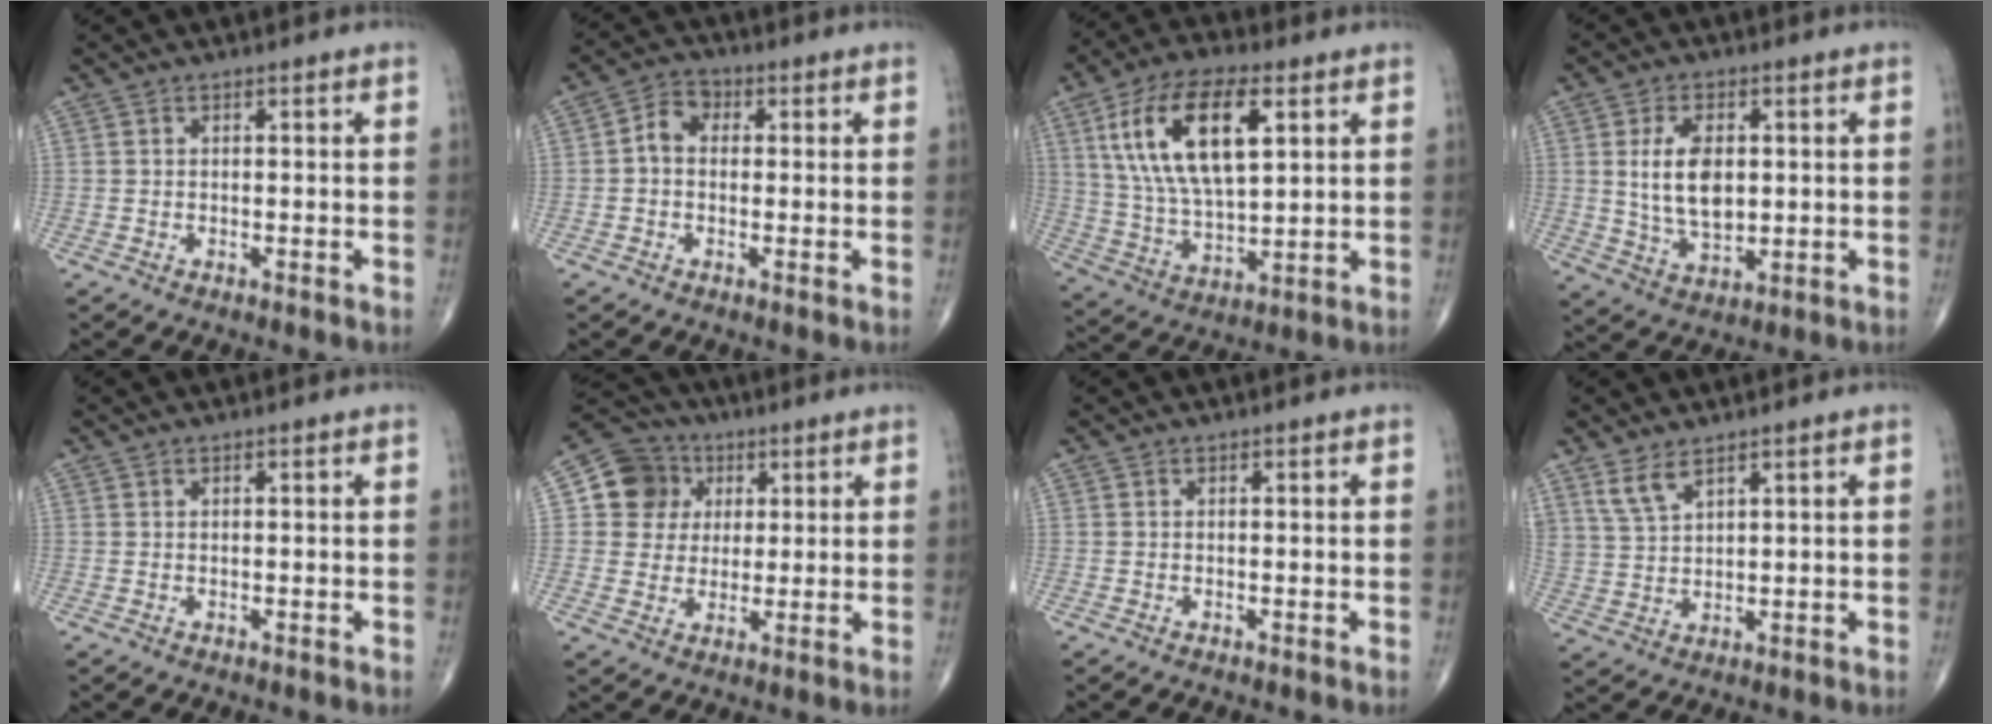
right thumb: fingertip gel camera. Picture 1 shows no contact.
{"total": 4.7, "force": [0.1, 3.6, 3.0], "torque": [-0.040, 0.018, -0.009]}
{"total": 19.0, "force": [6.6, 8.3, 15.8], "torque": [-0.289, -0.010, 0.124]}
{"total": 10.2, "force": [1.3, 5.8, 8.3], "torque": [-0.146, -0.014, 0.033]}
{"total": 0.0}
{"total": 9.8, "force": [2.6, 9.1, 2.6], "torque": [-0.012, 0.001, 0.038]}
{"total": 0.0}
{"total": 5.0, "force": [3.5, 2.0, 2.9], "torque": [-0.058, -0.018, 0.080]}